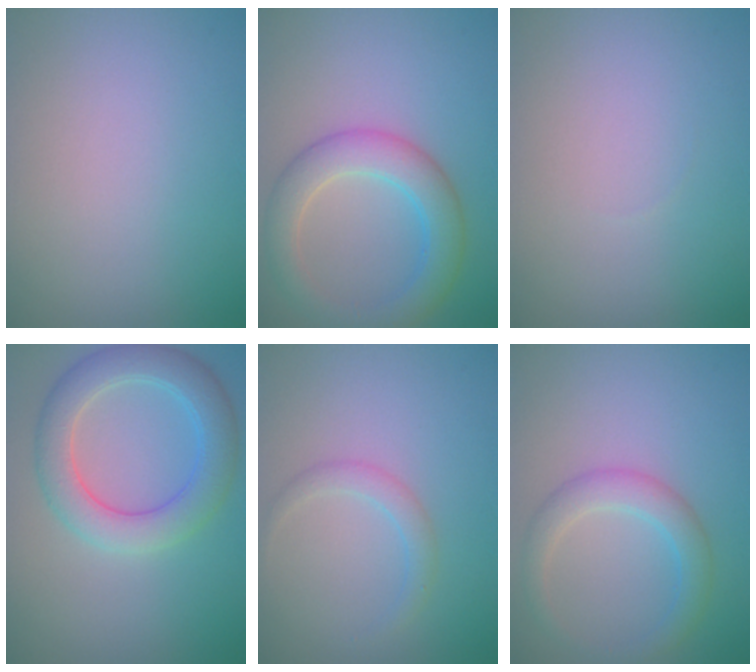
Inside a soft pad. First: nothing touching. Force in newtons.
{"total": 4.8, "press": 4.8, "slide": 0.3}
{"total": 0.0}
{"total": 5.4, "press": 5.4, "slide": 0.1}
{"total": 1.5, "press": 1.5, "slide": 0.1}
{"total": 2.9, "press": 2.9, "slide": 0.2}